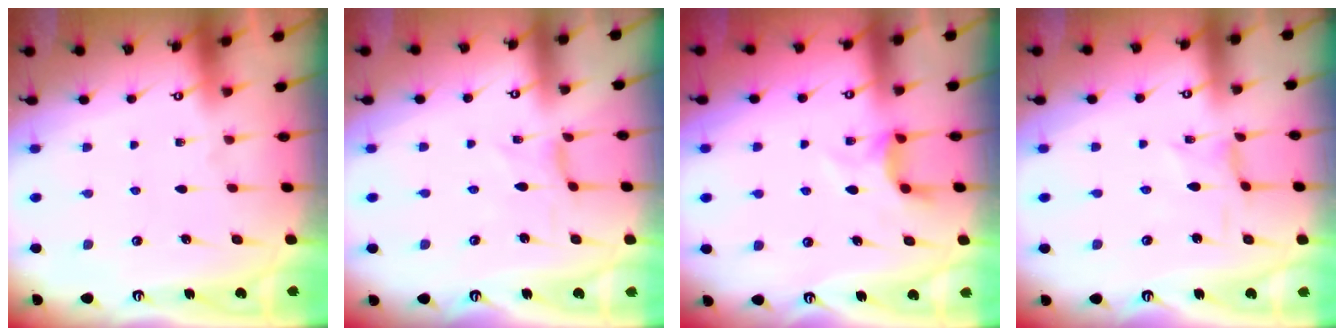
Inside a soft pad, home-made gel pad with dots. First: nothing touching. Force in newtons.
{"total": 0.0}
{"total": 5.5, "press": 5.5, "slide": 0.6}
{"total": 0.0}